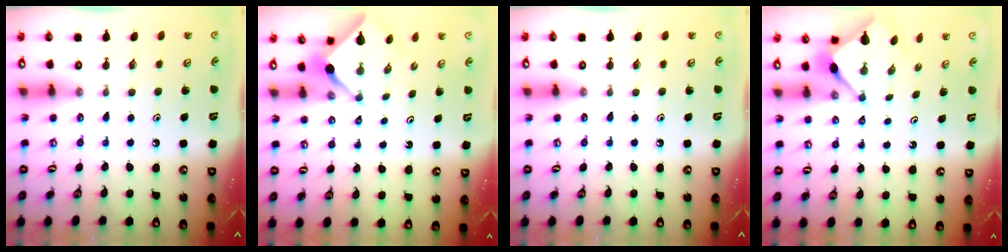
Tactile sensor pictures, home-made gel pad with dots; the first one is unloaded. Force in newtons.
{"total": 2.5, "press": 2.5, "slide": 0.3}
{"total": 0.0}
{"total": 2.9, "press": 2.9, "slide": 0.3}